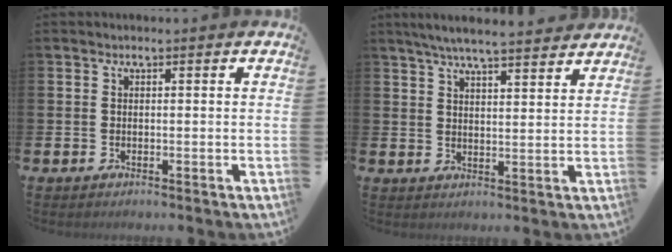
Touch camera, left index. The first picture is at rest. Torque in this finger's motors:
{"motor_torque": [0.94, -1.20, 0.38, 0.16]}